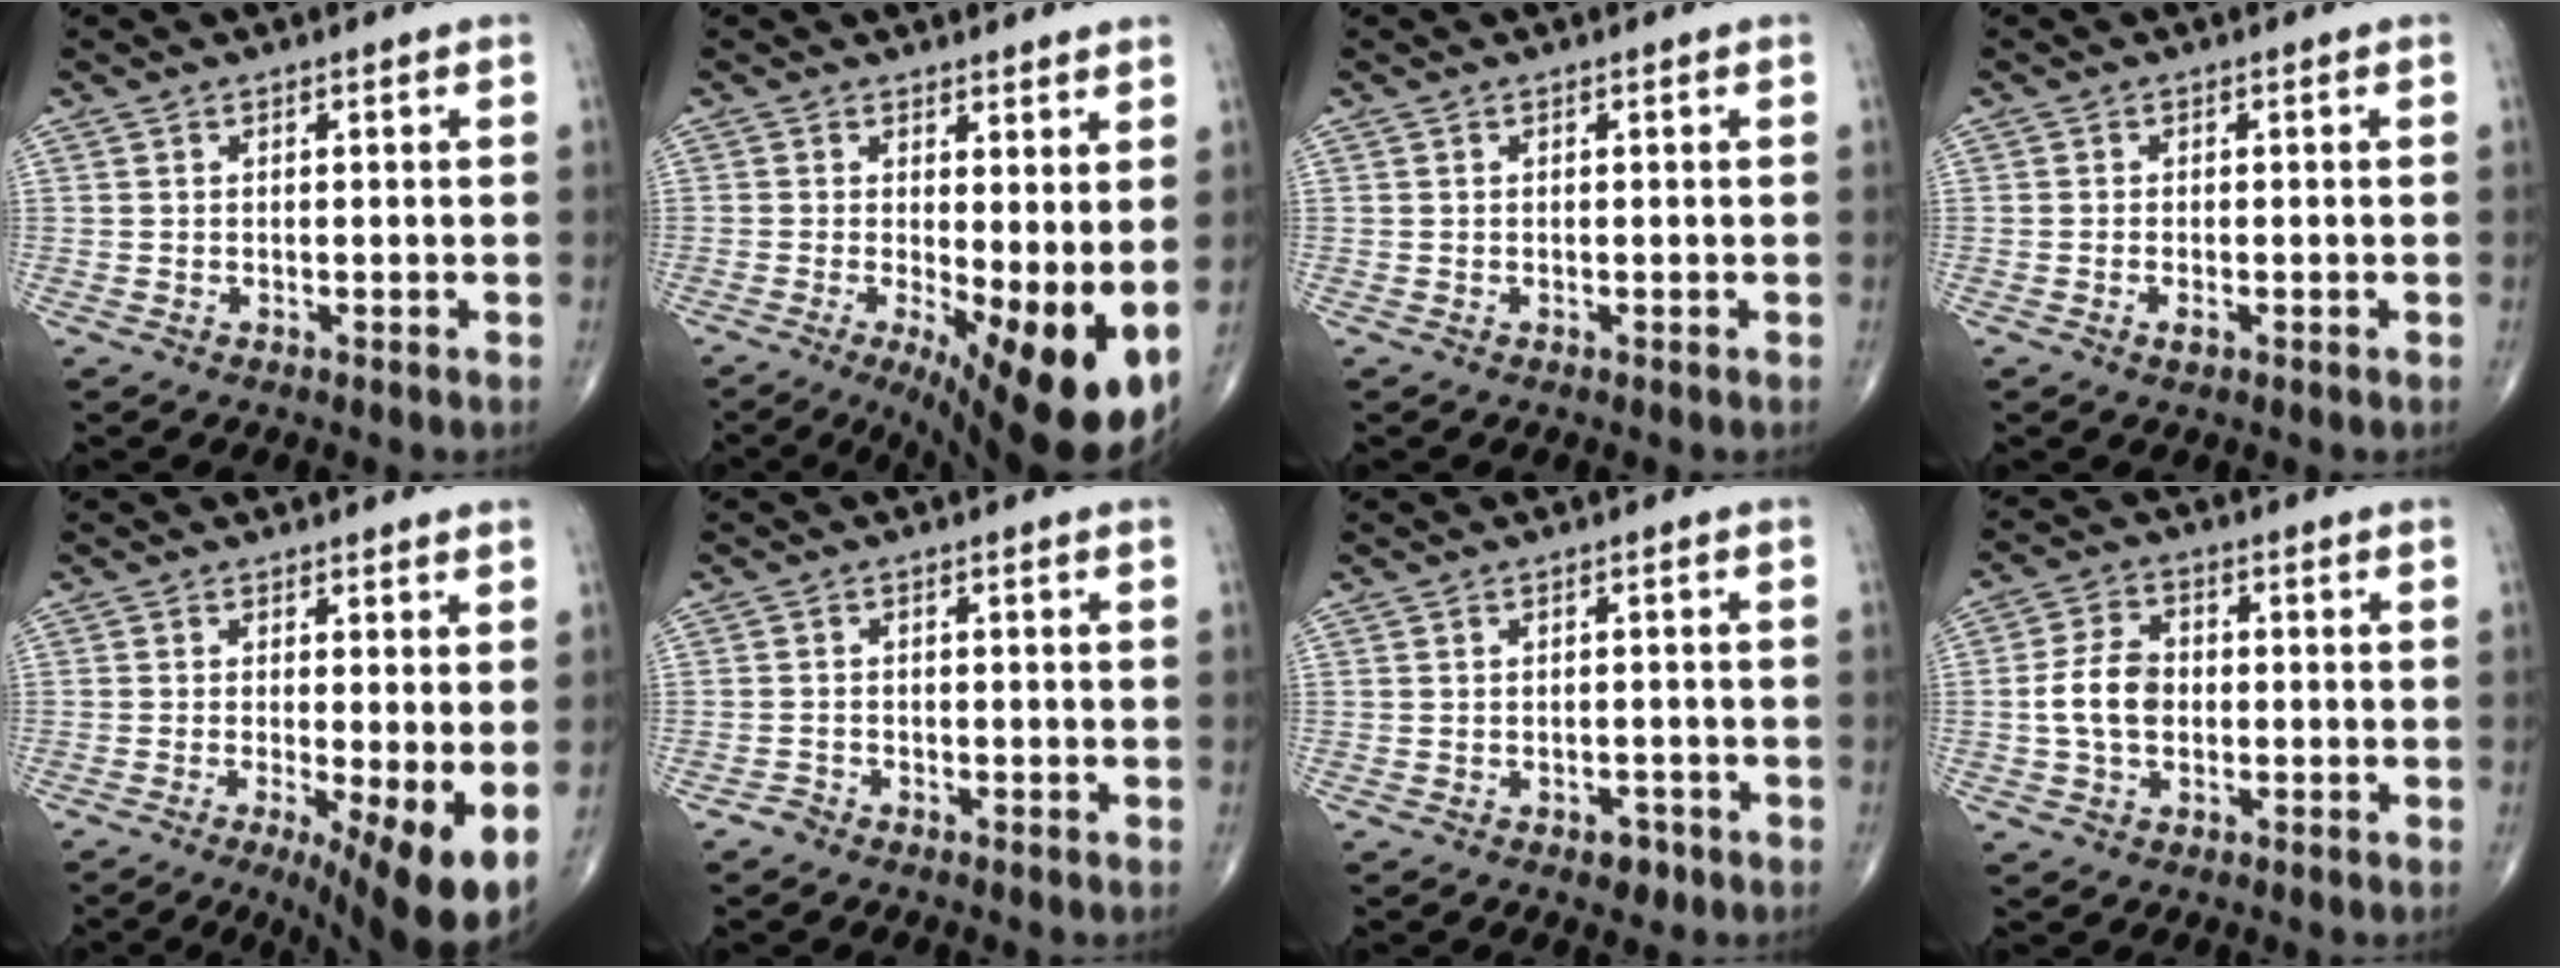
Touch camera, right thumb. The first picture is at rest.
{"total": 13.3, "force": [-1.2, 4.3, 12.5], "torque": [-0.183, -0.029, -0.004]}
{"total": 0.0}
{"total": 1.4, "force": [-0.6, 0.6, 1.1], "torque": [-0.021, -0.001, -0.011]}
{"total": 9.8, "force": [-2.4, 2.0, 9.2], "torque": [-0.143, -0.021, -0.034]}
{"total": 1.3, "force": [-1.1, 0.7, -0.1], "torque": [0.001, 0.001, -0.028]}
{"total": 2.6, "force": [-1.5, 1.6, 1.4], "torque": [-0.006, 0.007, -0.016]}
{"total": 7.5, "force": [-0.7, 5.2, 5.3], "torque": [-0.094, 0.016, -0.018]}